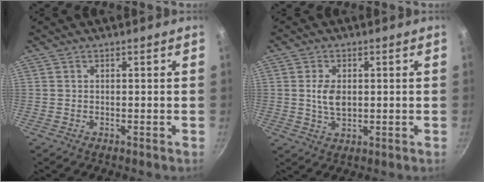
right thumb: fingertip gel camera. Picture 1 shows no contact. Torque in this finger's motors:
{"motor_torque": [1.07, 0.83, 0.44, -0.61, 0.02]}